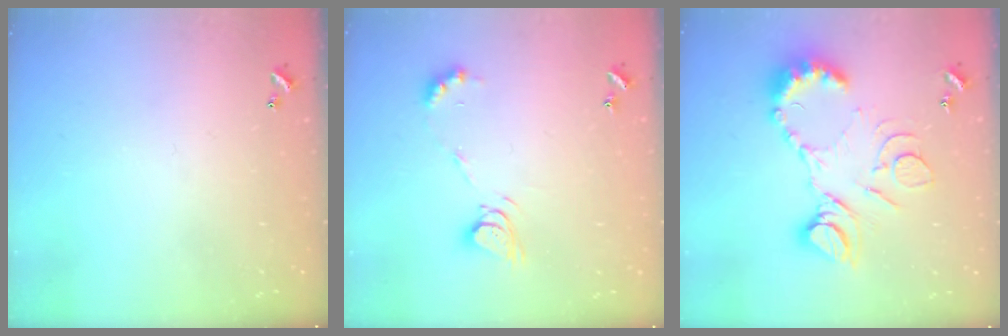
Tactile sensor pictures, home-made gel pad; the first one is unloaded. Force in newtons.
{"total": 7.6, "press": 7.6, "slide": 0.6}
{"total": 16.3, "press": 16.2, "slide": 1.7}